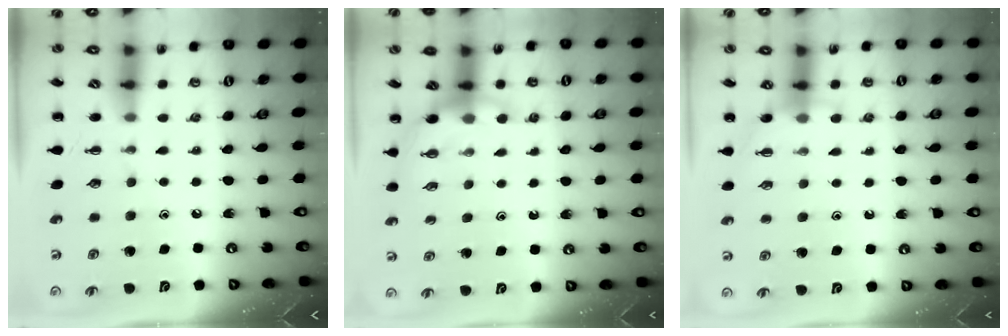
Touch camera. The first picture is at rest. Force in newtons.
{"total": 4.7, "press": 4.7, "slide": 0.4}
{"total": 5.3, "press": 5.1, "slide": 1.4}